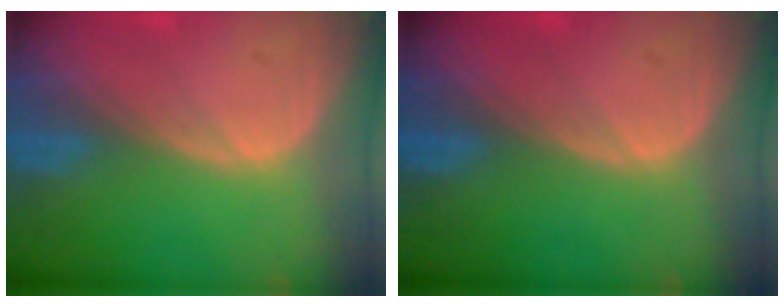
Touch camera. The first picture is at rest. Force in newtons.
{"total": 0.0}